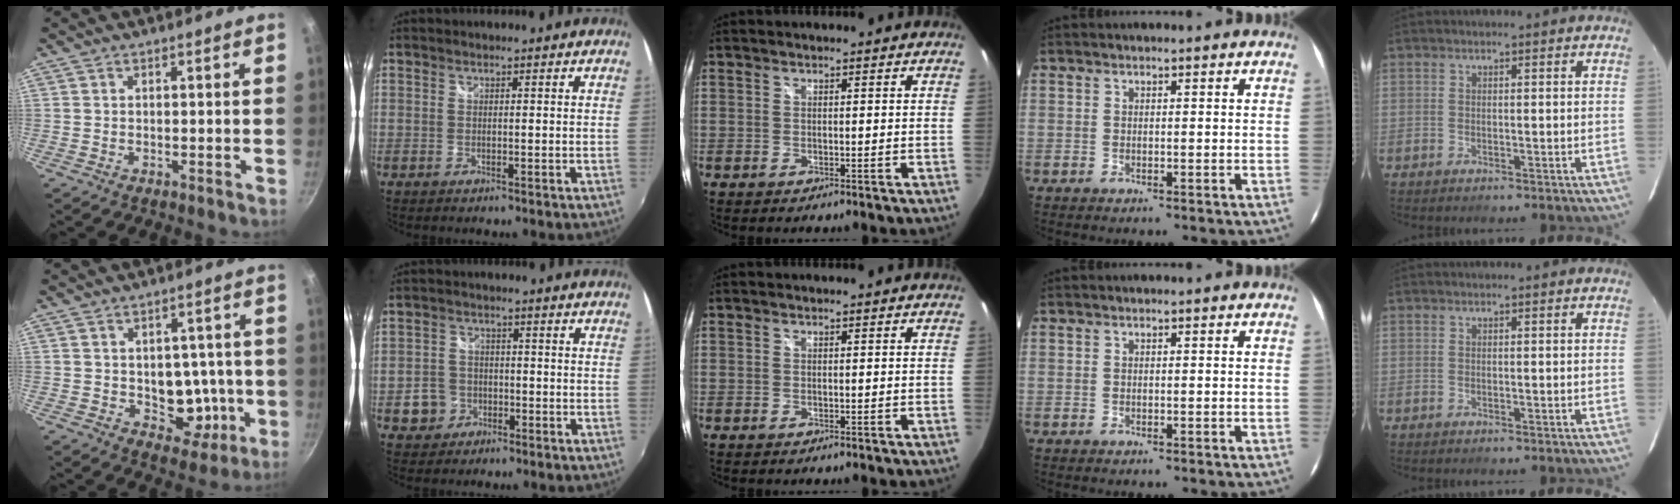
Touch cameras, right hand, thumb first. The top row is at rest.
{"thumb": {"total": 10.0, "force": [-1.3, 7.5, 6.6], "torque": [-0.040, 0.007, -0.006]}, "index": {"total": 5.4, "force": [-2.1, 4.9, 1.1], "torque": [-0.032, 0.016, -0.028]}}